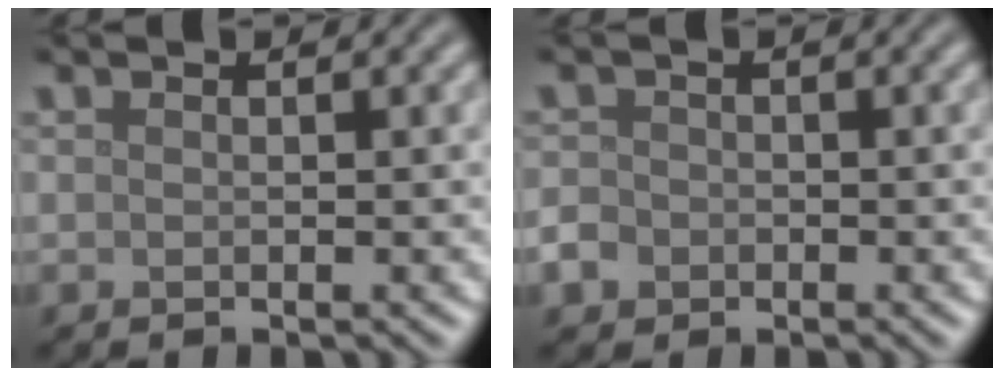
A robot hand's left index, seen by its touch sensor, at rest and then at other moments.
{"total": 1.9, "force": [-0.9, 1.6, 0.6], "torque": [-0.009, -0.001, -0.017]}